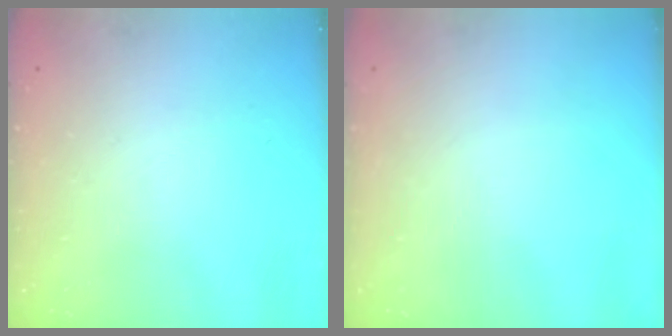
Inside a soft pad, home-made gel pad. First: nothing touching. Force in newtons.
{"total": 0.0}